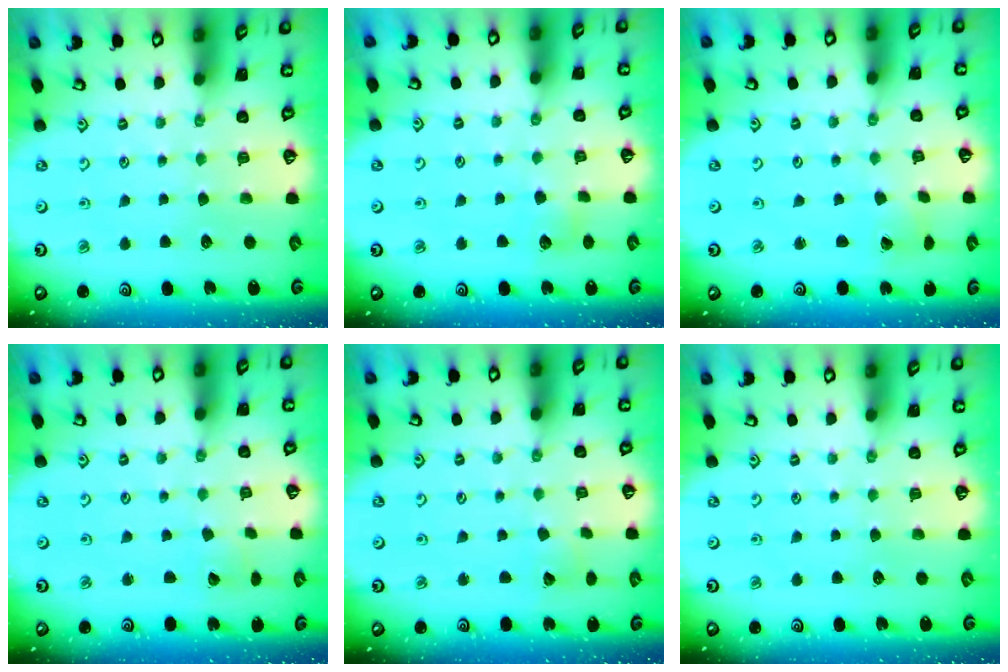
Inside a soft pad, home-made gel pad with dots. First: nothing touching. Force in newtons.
{"total": 5.4, "press": 5.4, "slide": 0.6}
{"total": 2.4, "press": 2.4, "slide": 0.3}
{"total": 2.6, "press": 2.6, "slide": 0.4}
{"total": 3.4, "press": 3.4, "slide": 0.2}
{"total": 0.0}